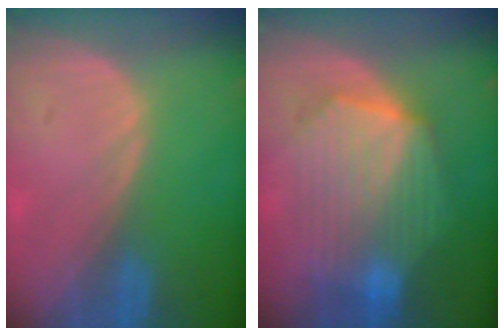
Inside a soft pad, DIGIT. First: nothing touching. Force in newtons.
{"total": 10.3, "press": 10.3, "slide": 0.9}